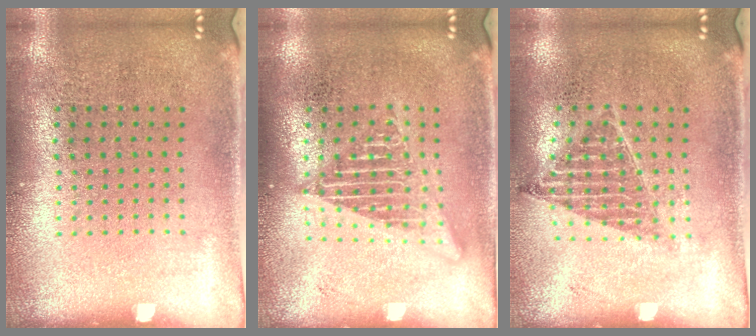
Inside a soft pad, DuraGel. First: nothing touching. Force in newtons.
{"total": 2.6, "press": 2.6, "slide": 0.3}
{"total": 0.9, "press": 0.9, "slide": 0.2}